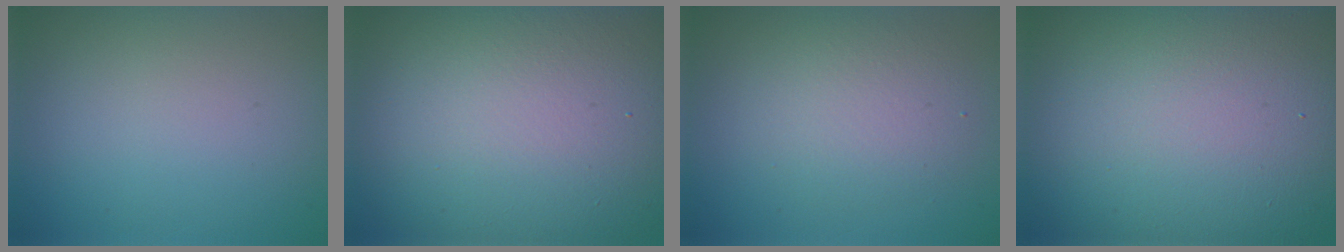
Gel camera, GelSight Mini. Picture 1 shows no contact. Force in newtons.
{"total": 18.1, "press": 18.1, "slide": 1.1}
{"total": 3.7, "press": 3.6, "slide": 0.3}
{"total": 19.8, "press": 19.7, "slide": 1.4}